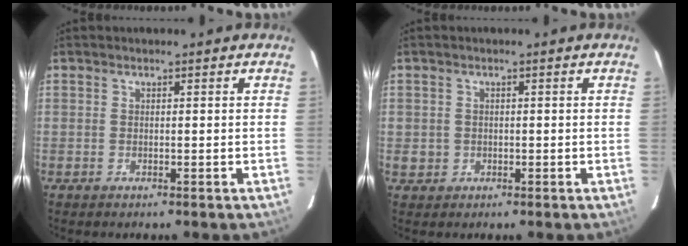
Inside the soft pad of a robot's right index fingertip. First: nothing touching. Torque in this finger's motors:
{"motor_torque": [0.09, -0.04, -0.02, 0.00]}